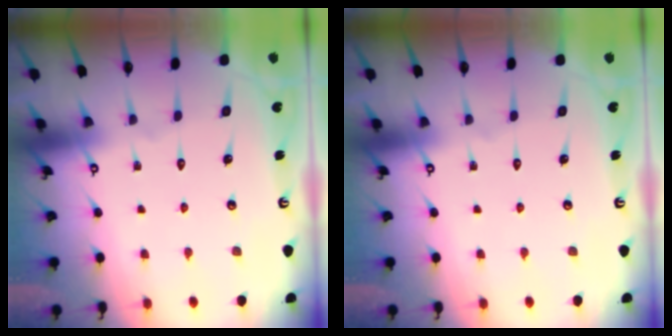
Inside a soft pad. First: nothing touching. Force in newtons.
{"total": 0.0}